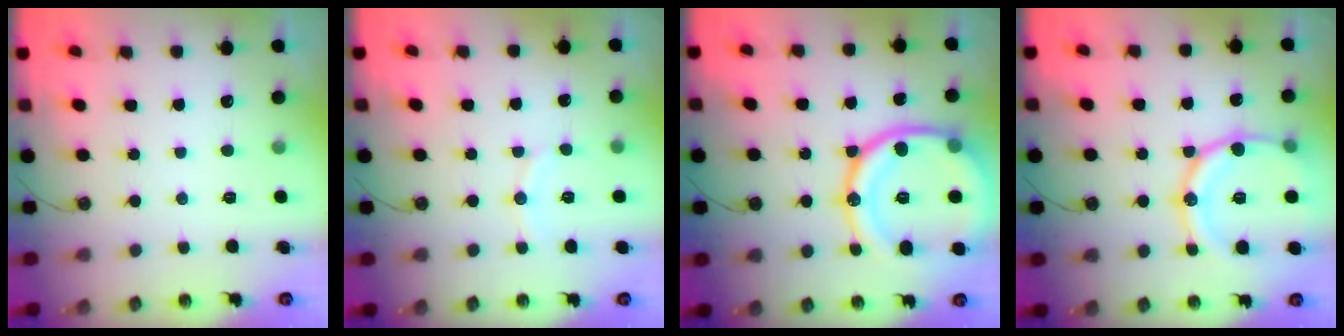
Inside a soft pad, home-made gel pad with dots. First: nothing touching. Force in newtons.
{"total": 6.1, "press": 6.1, "slide": 0.1}
{"total": 24.4, "press": 24.3, "slide": 2.6}
{"total": 18.2, "press": 17.9, "slide": 3.3}